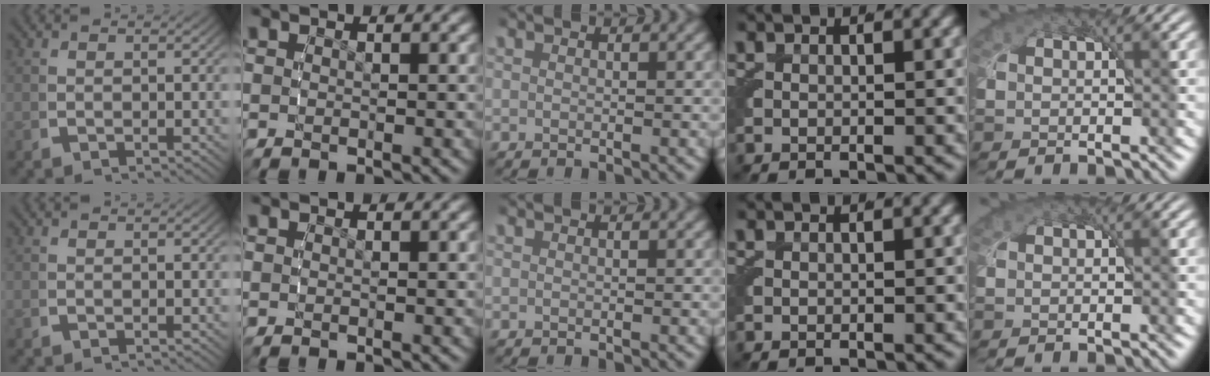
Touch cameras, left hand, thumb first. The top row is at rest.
{}